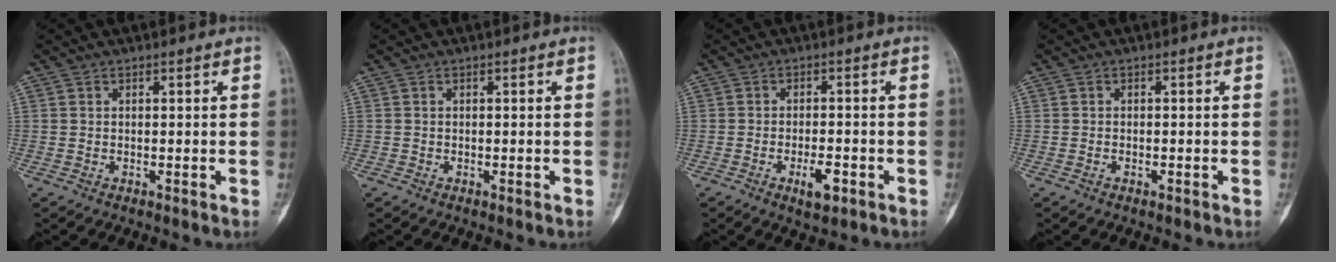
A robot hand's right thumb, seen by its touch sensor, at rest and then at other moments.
{"total": 0.0}
{"total": 4.4, "force": [-2.0, 1.8, 3.5], "torque": [-0.054, 0.005, -0.028]}
{"total": 0.6, "force": [-0.3, 0.3, 0.5], "torque": [-0.012, 0.006, -0.005]}